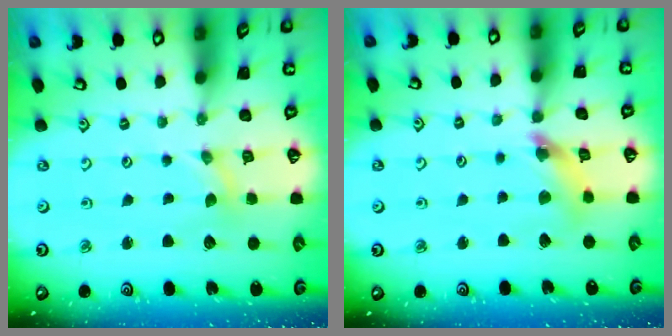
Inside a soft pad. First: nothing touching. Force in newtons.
{"total": 9.1, "press": 9.1, "slide": 0.8}